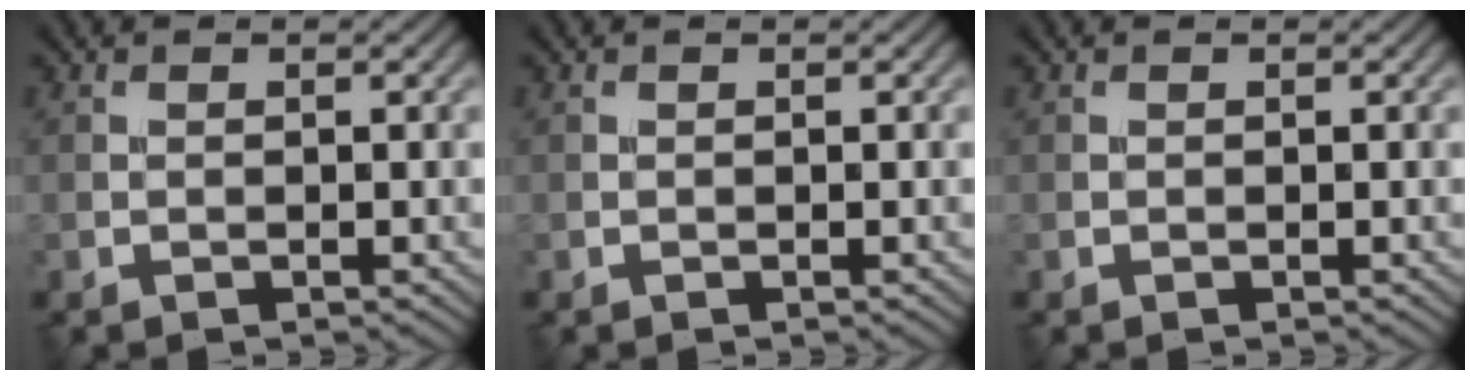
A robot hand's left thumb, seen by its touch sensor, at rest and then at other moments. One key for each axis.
{"total": 0.0}
{"total": 0.0}